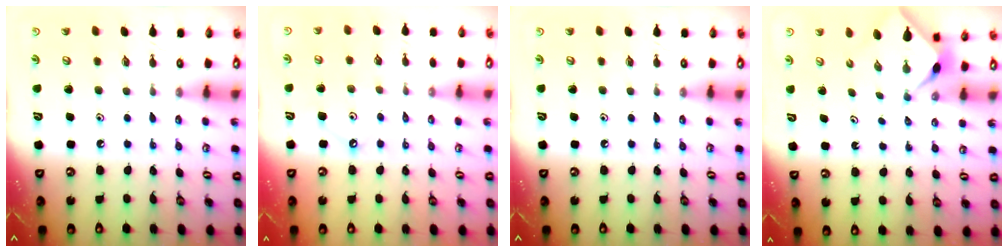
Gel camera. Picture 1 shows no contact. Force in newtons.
{"total": 2.5, "press": 2.5, "slide": 0.4}
{"total": 0.0}
{"total": 2.3, "press": 2.3, "slide": 0.3}